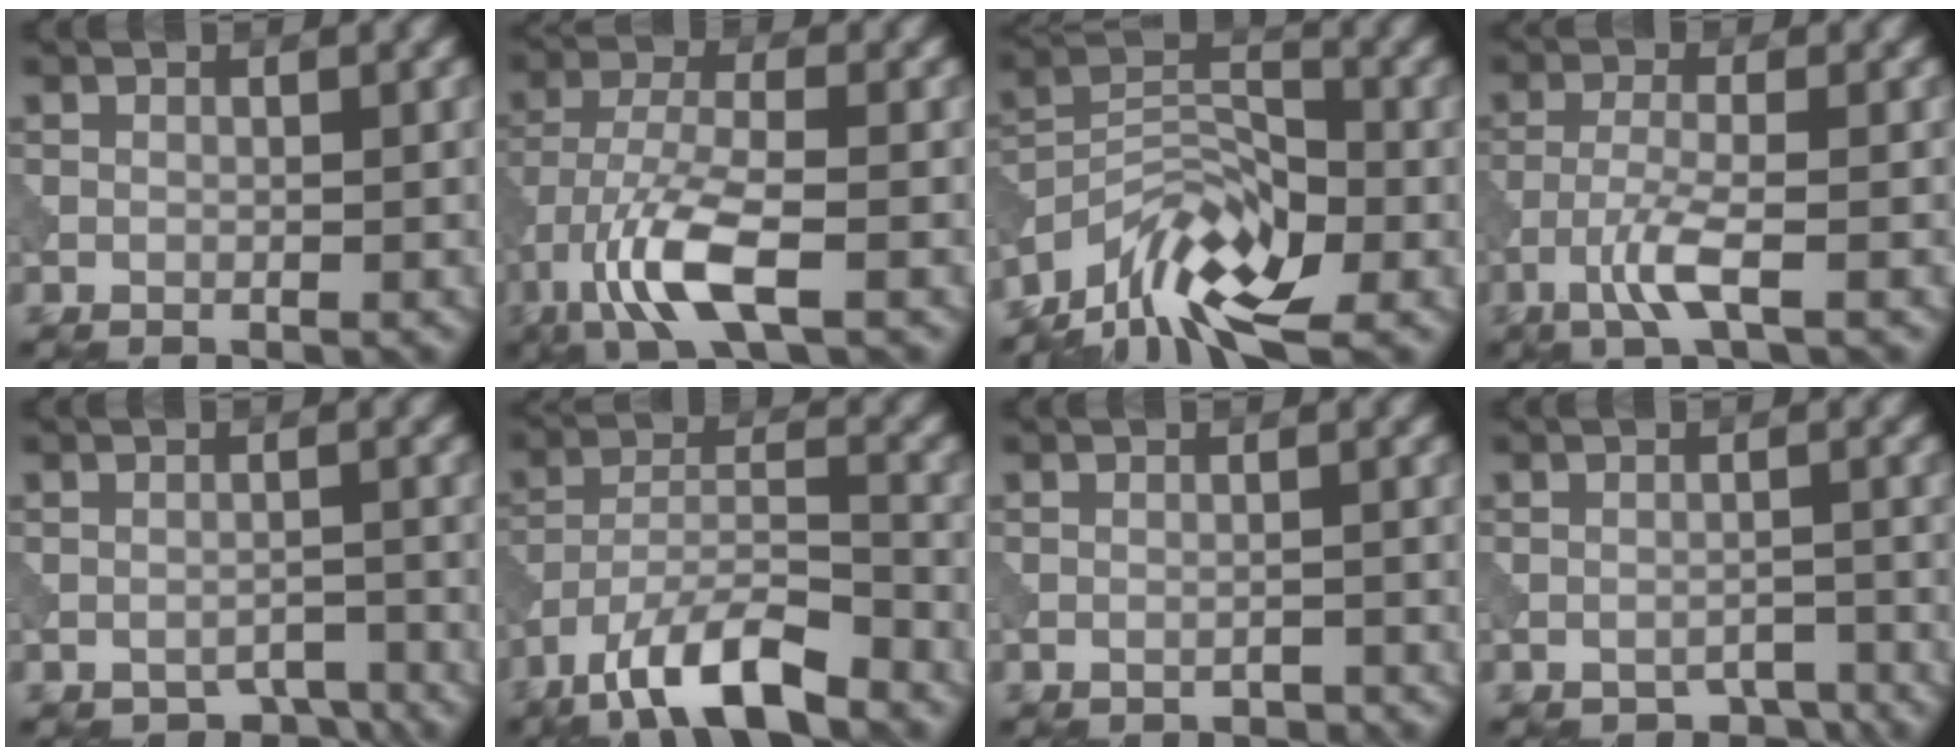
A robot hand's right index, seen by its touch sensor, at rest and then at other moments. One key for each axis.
{"total": 6.8, "fx": -3.4, "fy": 2.0, "fz": 5.6, "tx": -0.116, "ty": -0.001, "tz": -0.074}
{"total": 9.4, "fx": -7.0, "fy": 3.4, "fz": 5.4, "tx": -0.079, "ty": 0.004, "tz": -0.145}
{"total": 3.4, "fx": -1.8, "fy": 0.4, "fz": 2.9, "tx": -0.063, "ty": 0.006, "tz": -0.045}
{"total": 2.5, "fx": -2.2, "fy": 1.0, "fz": 0.7, "tx": -0.007, "ty": -0.004, "tz": -0.029}
{"total": 8.8, "fx": -6.4, "fy": 2.5, "fz": 5.5, "tx": -0.091, "ty": 0.002, "tz": -0.123}
{"total": 1.4, "fx": -1.4, "fy": 0.3, "fz": 0.3, "tx": -0.004, "ty": -0.001, "tz": -0.022}
{"total": 2.2, "fx": -1.9, "fy": 0.8, "fz": 0.6, "tx": -0.003, "ty": -0.001, "tz": -0.026}